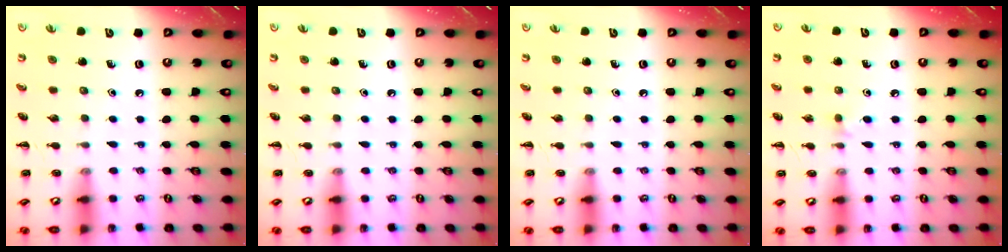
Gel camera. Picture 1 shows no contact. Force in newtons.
{"total": 0.0}
{"total": 0.0}
{"total": 3.8, "press": 3.4, "slide": 1.5}